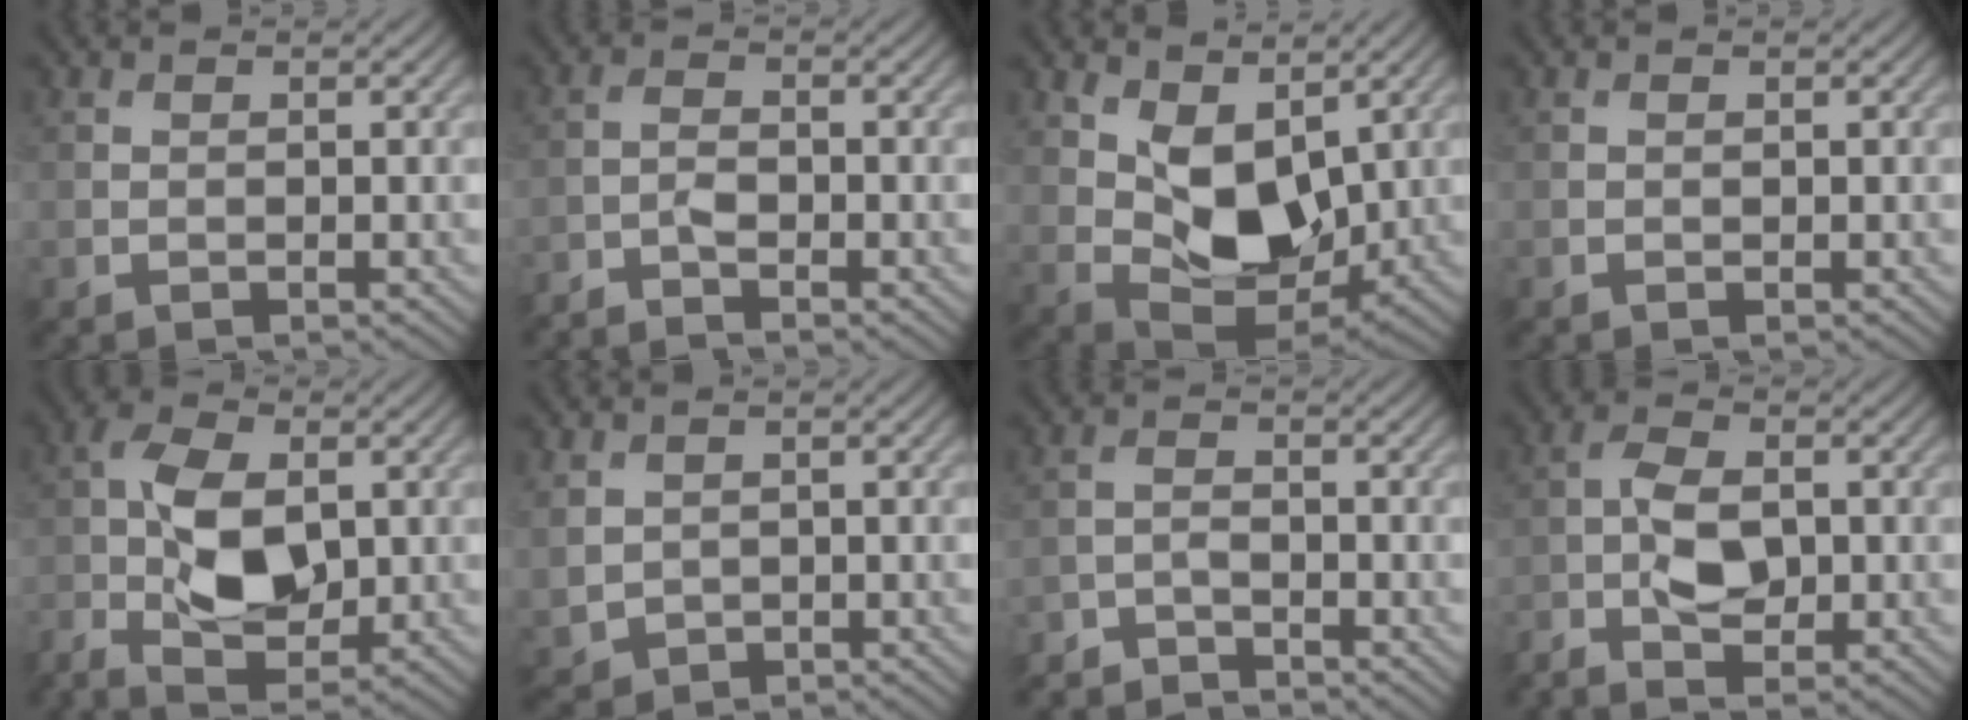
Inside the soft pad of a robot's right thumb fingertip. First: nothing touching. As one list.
[{"total": 2.4, "force": [-2.1, 0.4, 1.2], "torque": [-0.028, -0.002, -0.048]}, {"total": 9.1, "force": [2.9, 5.4, 6.8], "torque": [-0.138, -0.008, 0.052]}, {"total": 0.0}, {"total": 8.3, "force": [-1.2, 4.3, 7.0], "torque": [-0.151, -0.001, -0.027]}, {"total": 2.5, "force": [0.7, 2.1, 1.2], "torque": [-0.046, -0.007, 0.020]}, {"total": 3.3, "force": [-3.2, 0.6, 0.4], "torque": [-0.005, -0.002, -0.069]}, {"total": 4.5, "force": [-1.5, 2.0, 3.7], "torque": [-0.080, 0.004, -0.035]}]